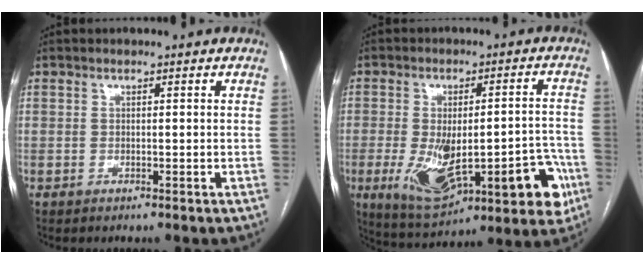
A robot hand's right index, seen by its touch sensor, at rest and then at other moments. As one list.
[{"total": 18.7, "force": [-5.6, 6.8, 16.5], "torque": [-0.214, 0.015, -0.056]}]